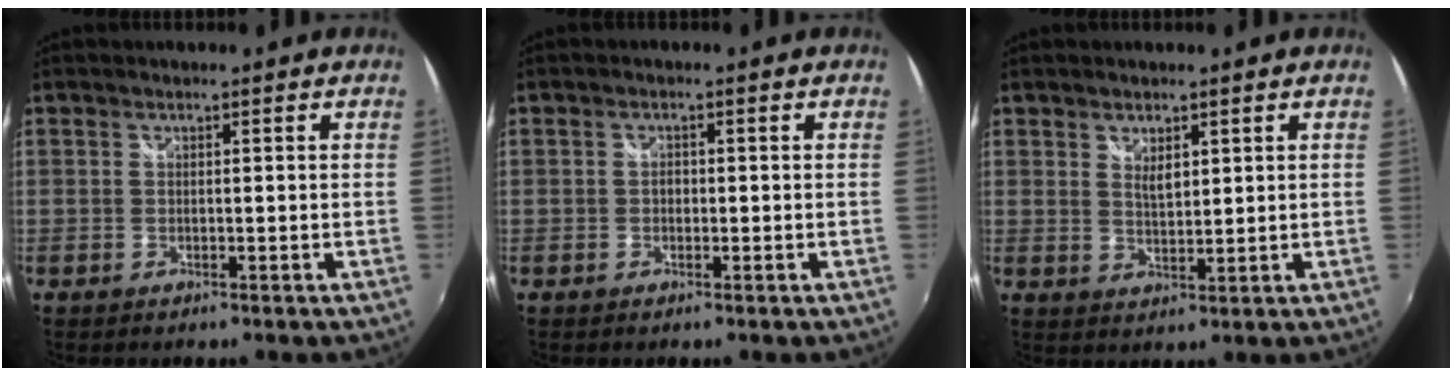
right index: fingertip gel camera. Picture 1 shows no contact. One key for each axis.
{"total": 1.0, "fx": -0.2, "fy": 0.9, "fz": 0.5, "tx": -0.007, "ty": 0.002, "tz": -0.006}
{"total": 3.1, "fx": 1.6, "fy": 1.5, "fz": 2.2, "tx": -0.035, "ty": -0.002, "tz": 0.028}